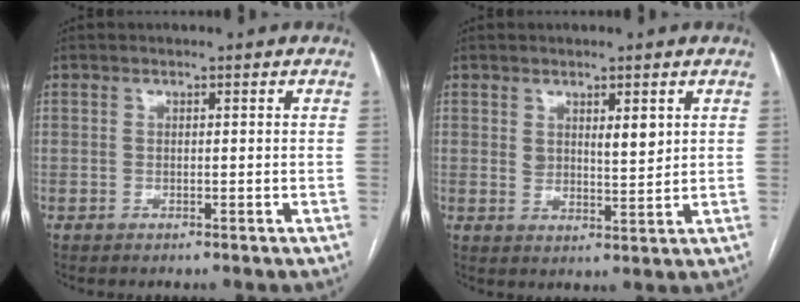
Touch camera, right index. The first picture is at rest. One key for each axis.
{"total": 3.9, "fx": 1.9, "fy": 1.3, "fz": 3.2, "tx": -0.054, "ty": -0.006, "tz": 0.034}